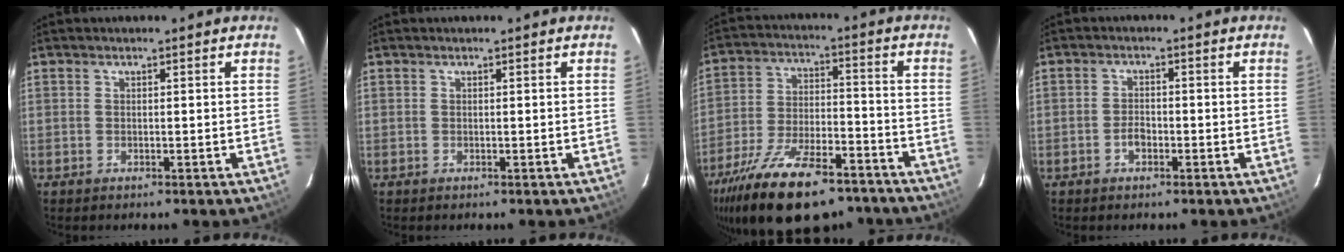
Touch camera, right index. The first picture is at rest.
{"total": 0.0}
{"total": 22.2, "force": [-16.3, 8.4, 12.4], "torque": [-0.238, -0.026, -0.252]}
{"total": 2.5, "force": [-1.3, 1.5, 1.5], "torque": [-0.030, 0.005, -0.024]}